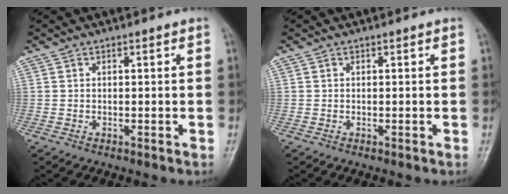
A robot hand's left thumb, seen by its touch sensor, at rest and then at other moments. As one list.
[{"total": 0.0}]